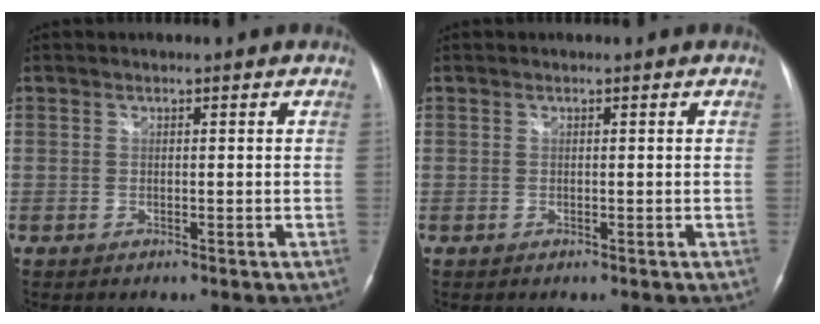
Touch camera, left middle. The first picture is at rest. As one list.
[{"total": 0.0}]